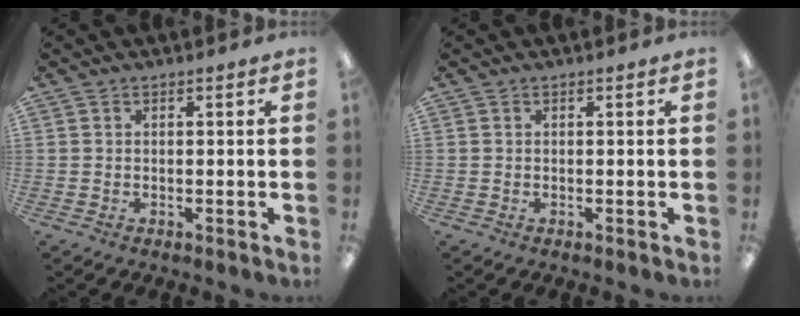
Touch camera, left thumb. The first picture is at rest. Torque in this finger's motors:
{"motor_torque": [0.00, 0.00, 0.07, -0.08, 0.00]}